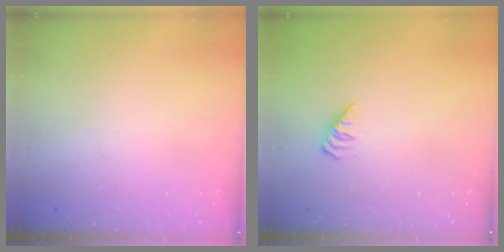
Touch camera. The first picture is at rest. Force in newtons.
{"total": 1.7, "press": 1.7, "slide": 0.3}